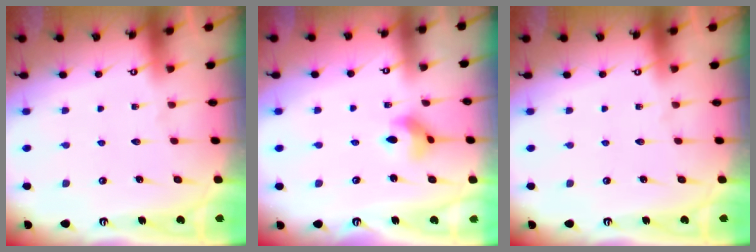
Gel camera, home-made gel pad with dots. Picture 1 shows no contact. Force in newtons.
{"total": 4.8, "press": 4.7, "slide": 0.9}
{"total": 0.0}